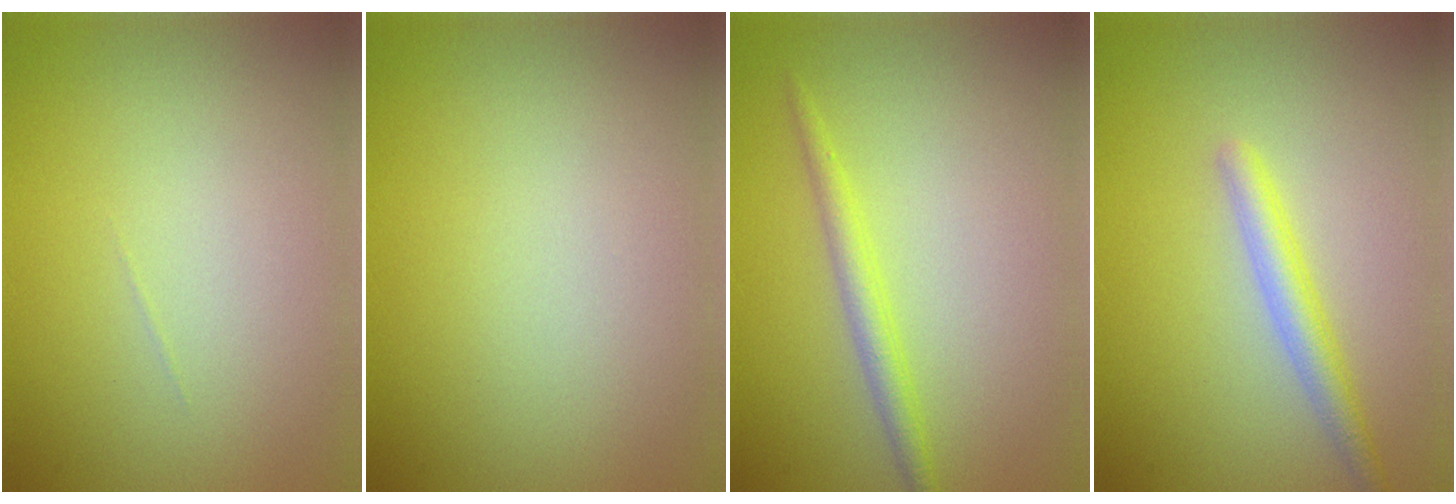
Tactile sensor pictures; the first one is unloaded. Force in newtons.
{"total": 0.0}
{"total": 2.0, "press": 2.0, "slide": 0.1}
{"total": 2.5, "press": 2.5, "slide": 0.1}